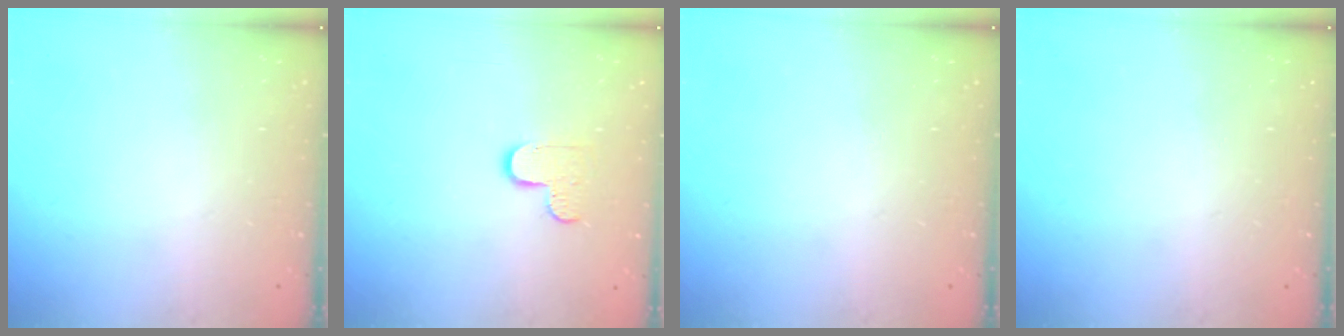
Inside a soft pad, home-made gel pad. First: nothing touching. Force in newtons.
{"total": 6.2, "press": 6.2, "slide": 0.3}
{"total": 0.0}
{"total": 0.0}